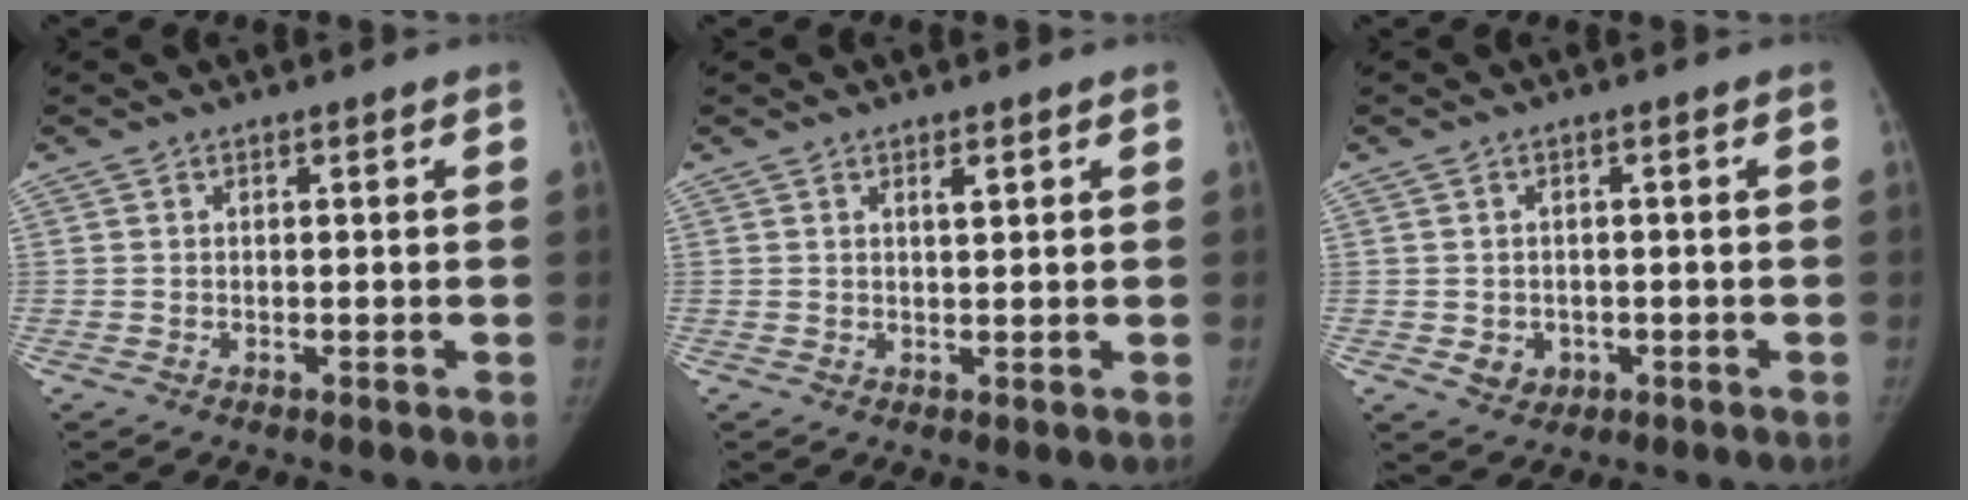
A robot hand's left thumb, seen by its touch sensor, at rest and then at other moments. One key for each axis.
{"total": 1.4, "fx": 0.8, "fy": 0.4, "fz": 1.1, "tx": -0.015, "ty": -0.002, "tz": 0.013}
{"total": 3.3, "fx": -0.9, "fy": 2.9, "fz": 1.3, "tx": -0.005, "ty": 0.005, "tz": -0.001}